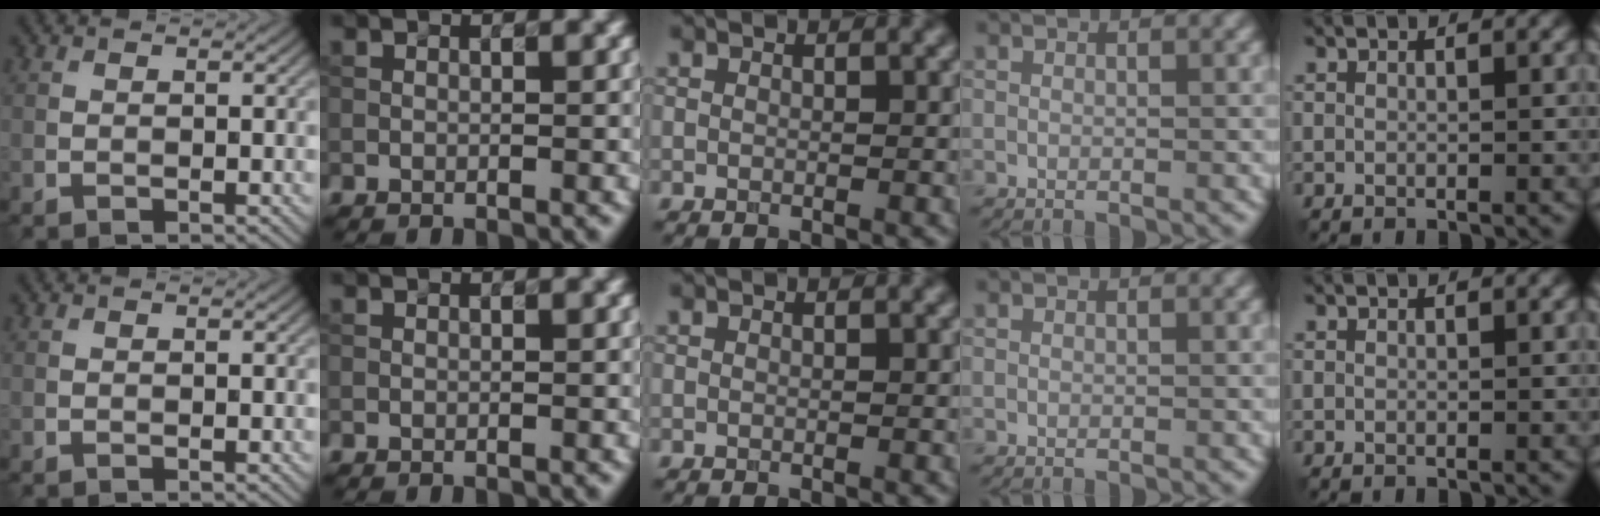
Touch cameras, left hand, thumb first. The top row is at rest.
{}